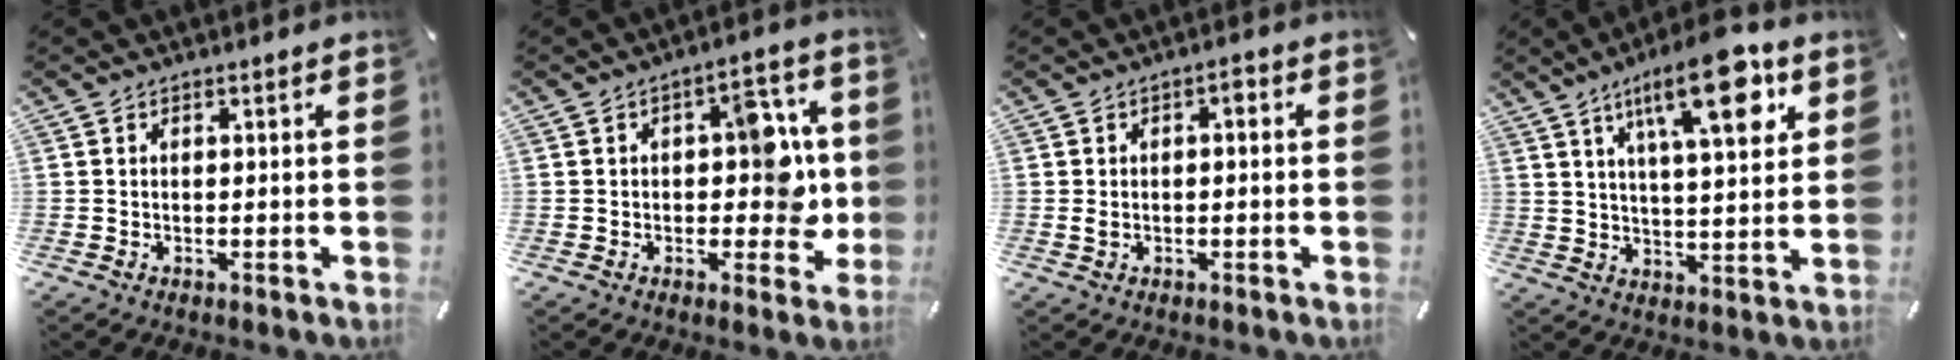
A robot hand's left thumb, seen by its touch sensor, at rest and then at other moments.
{"total": 11.5, "force": [0.2, 6.9, 9.2], "torque": [-0.102, 0.001, -0.001]}
{"total": 2.9, "force": [-0.2, 1.6, 2.4], "torque": [-0.038, 0.006, -0.007]}
{"total": 17.0, "force": [8.4, 5.5, 13.7], "torque": [-0.209, -0.024, 0.129]}